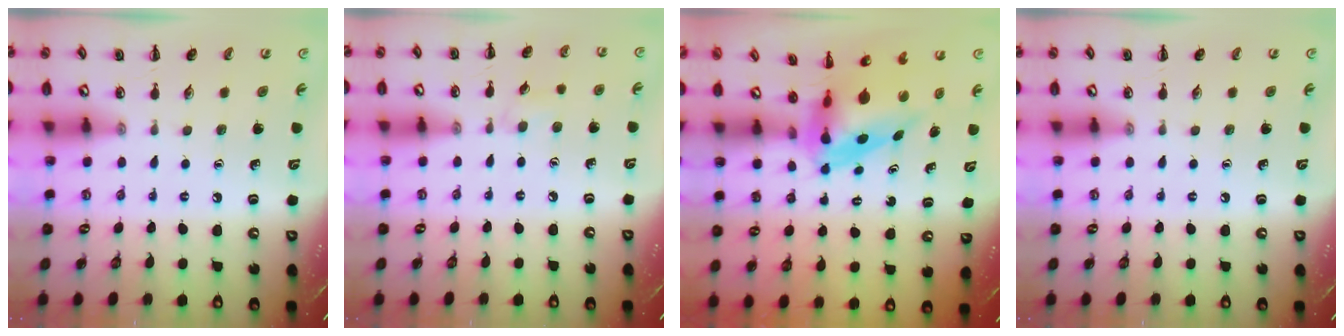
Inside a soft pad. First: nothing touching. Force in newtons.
{"total": 5.3, "press": 4.9, "slide": 2.1}
{"total": 5.4, "press": 5.2, "slide": 1.5}
{"total": 0.0}